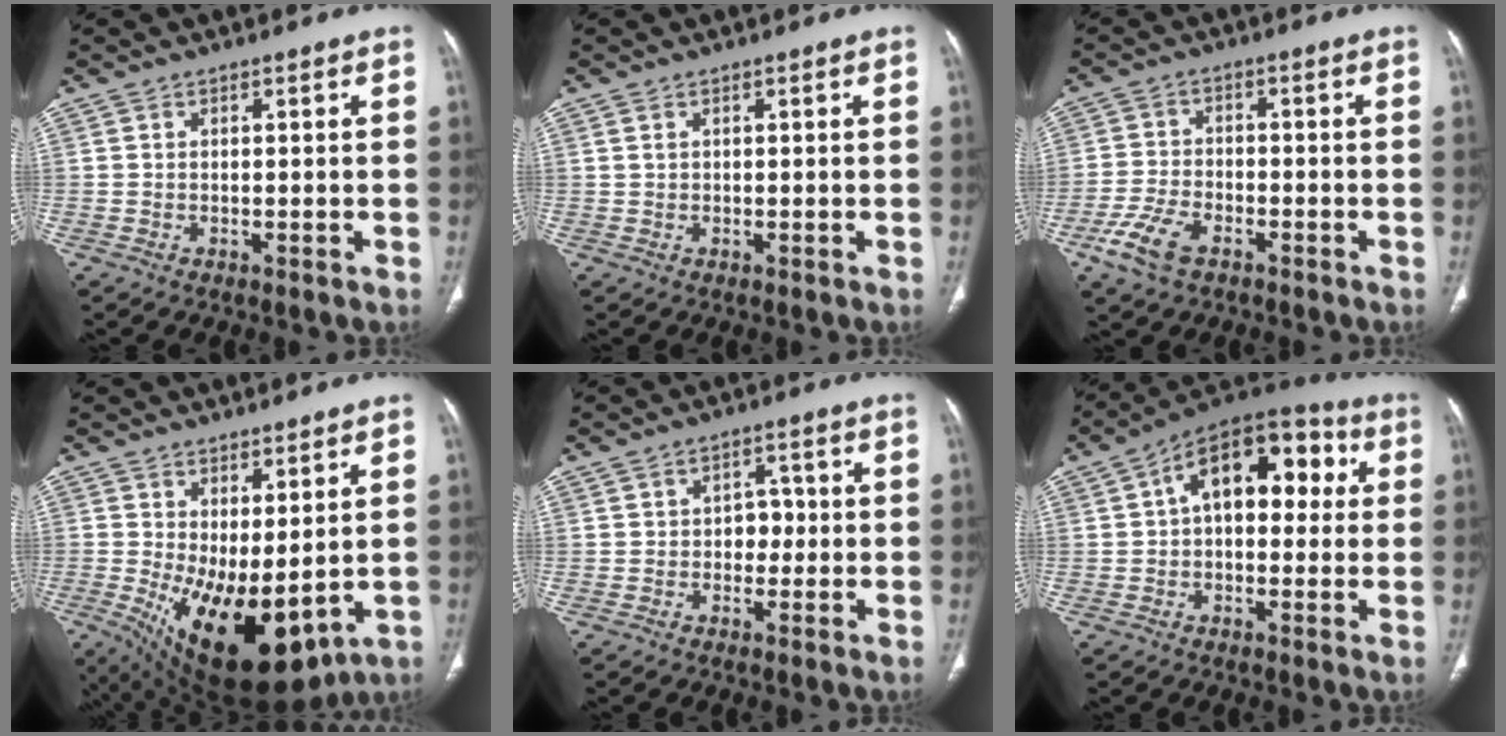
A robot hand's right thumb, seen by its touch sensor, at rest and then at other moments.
{"total": 0.9, "force": [0.4, 0.5, 0.6], "torque": [-0.015, 0.007, 0.011]}
{"total": 7.5, "force": [-4.2, 3.9, 4.9], "torque": [-0.109, 0.010, -0.079]}
{"total": 16.4, "force": [-1.1, 7.5, 14.5], "torque": [-0.241, -0.026, 0.016]}
{"total": 3.5, "force": [-0.2, 2.8, 2.2], "torque": [-0.007, 0.009, -0.008]}
{"total": 16.2, "force": [3.0, 9.5, 12.7], "torque": [-0.150, 0.042, 0.035]}